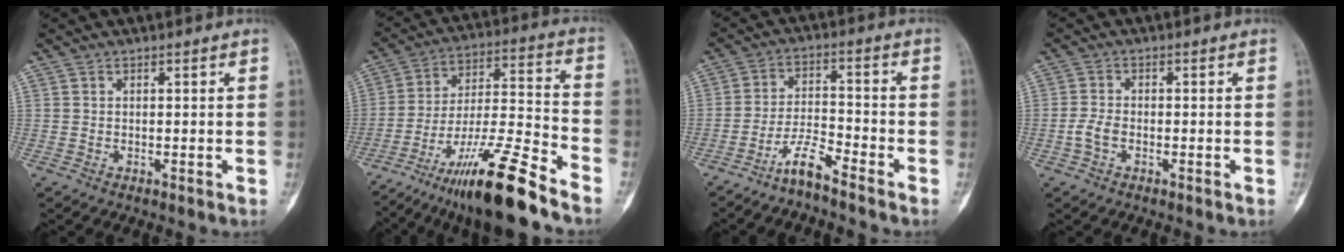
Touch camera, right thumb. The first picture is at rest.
{"total": 19.0, "force": [-13.9, 1.9, 12.9], "torque": [-0.252, 0.067, -0.242]}
{"total": 5.8, "force": [-4.9, 0.5, 3.2], "torque": [-0.064, 0.040, -0.098]}
{"total": 2.8, "force": [-1.0, 1.7, 2.0], "torque": [-0.045, 0.008, -0.024]}